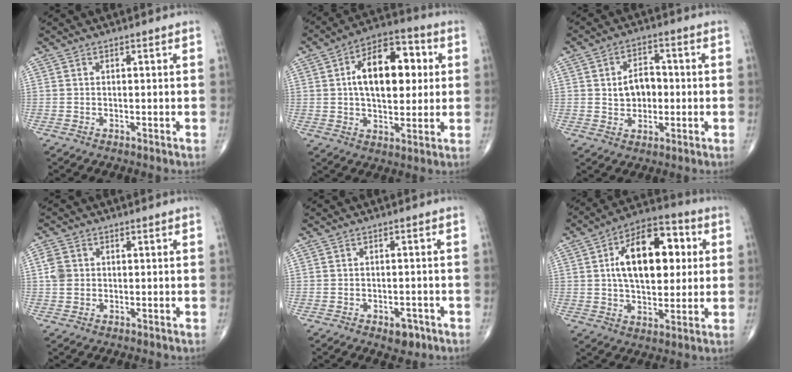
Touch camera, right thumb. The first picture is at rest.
{"total": 16.5, "force": [2.9, 9.2, 13.4], "torque": [-0.179, 0.015, 0.042]}
{"total": 6.9, "force": [0.1, 5.0, 4.8], "torque": [-0.056, 0.012, 0.002]}
{"total": 3.3, "force": [0.4, 2.8, 1.8], "torque": [-0.033, 0.004, 0.006]}
{"total": 3.5, "force": [-1.9, 2.0, 2.1], "torque": [-0.016, 0.007, -0.021]}
{"total": 18.5, "force": [3.6, 10.3, 15.0], "torque": [-0.204, 0.015, 0.053]}